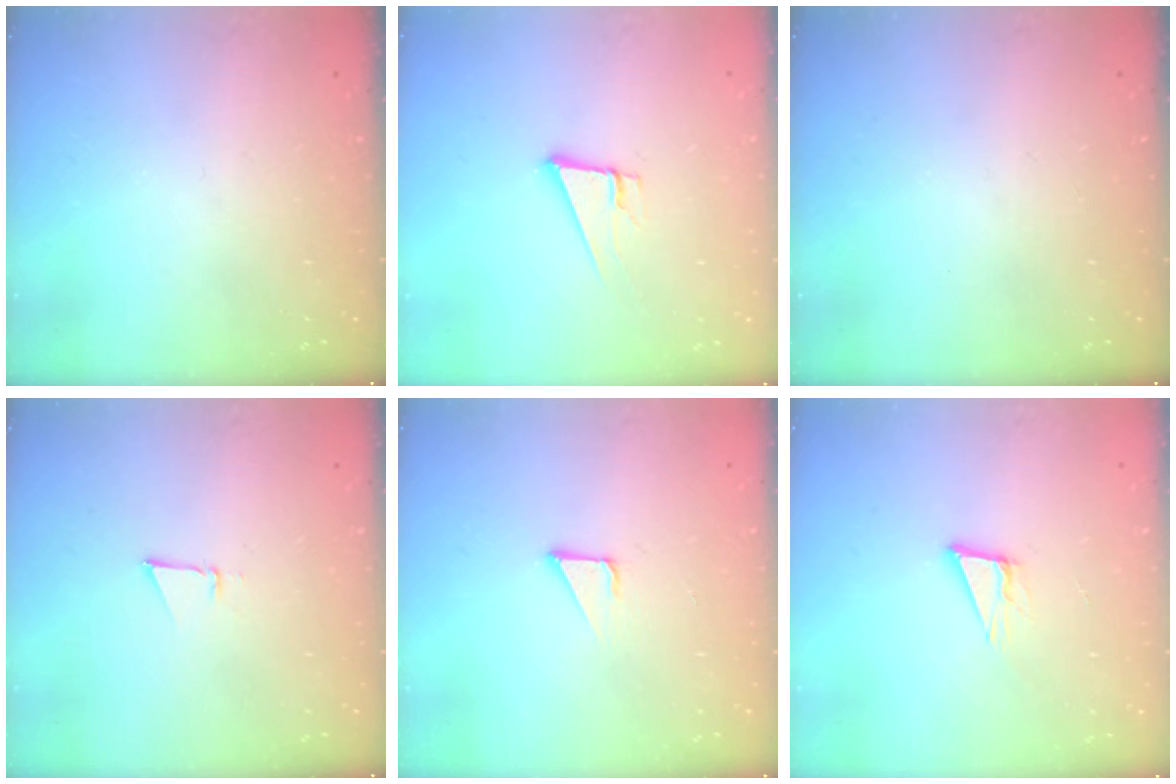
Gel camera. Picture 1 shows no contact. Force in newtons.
{"total": 8.4, "press": 8.0, "slide": 2.5}
{"total": 0.0}
{"total": 2.7, "press": 2.6, "slide": 0.8}
{"total": 2.4, "press": 2.4, "slide": 0.1}
{"total": 6.2, "press": 5.4, "slide": 3.1}